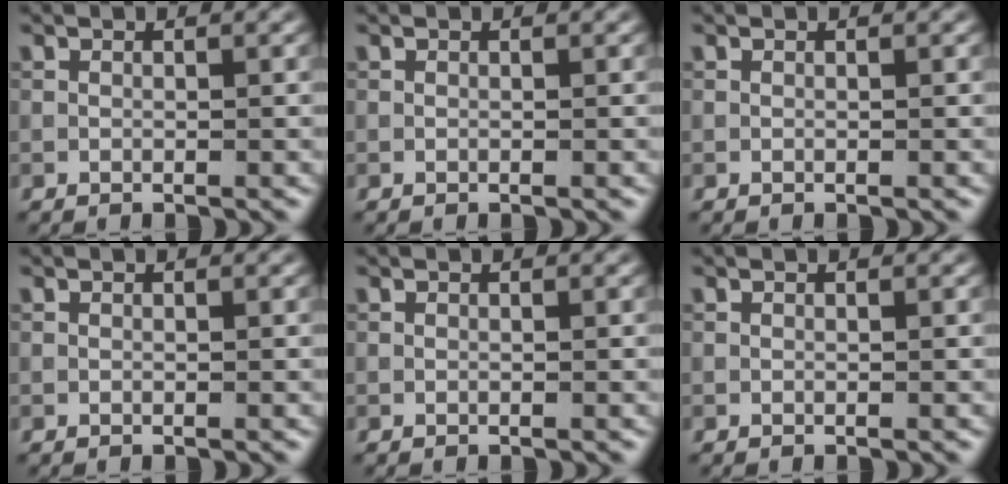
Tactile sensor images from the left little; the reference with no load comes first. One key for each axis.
{"total": 0.0}
{"total": 0.0}
{"total": 0.0}
{"total": 0.0}
{"total": 0.0}